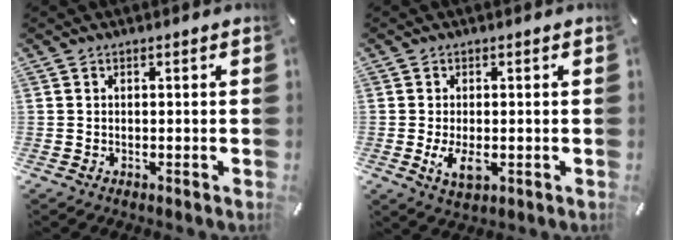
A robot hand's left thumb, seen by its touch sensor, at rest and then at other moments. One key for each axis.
{"total": 4.7, "fx": -0.8, "fy": 2.5, "fz": 4.0, "tx": -0.093, "ty": -0.012, "tz": -0.020}